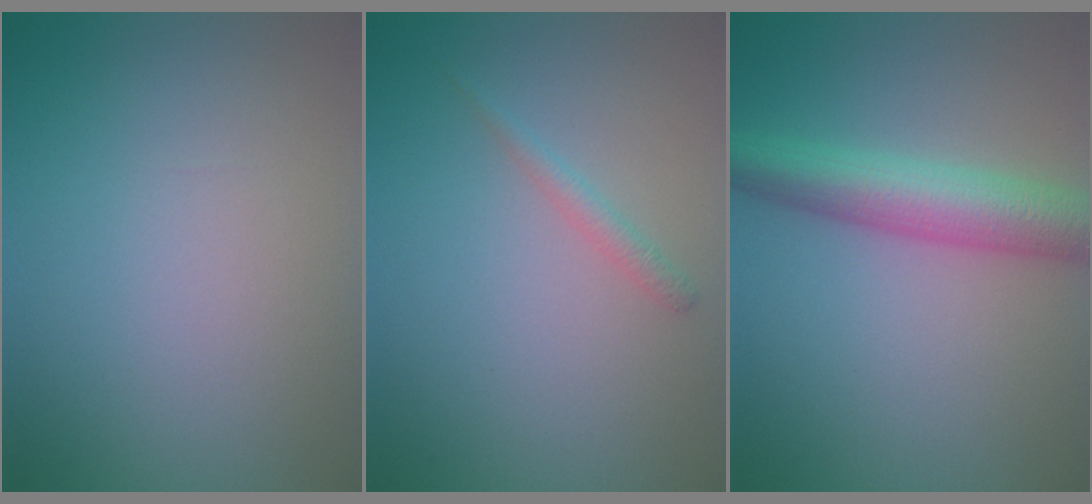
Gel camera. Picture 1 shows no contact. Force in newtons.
{"total": 1.2, "press": 1.2, "slide": 0.1}
{"total": 6.0, "press": 6.0, "slide": 0.2}